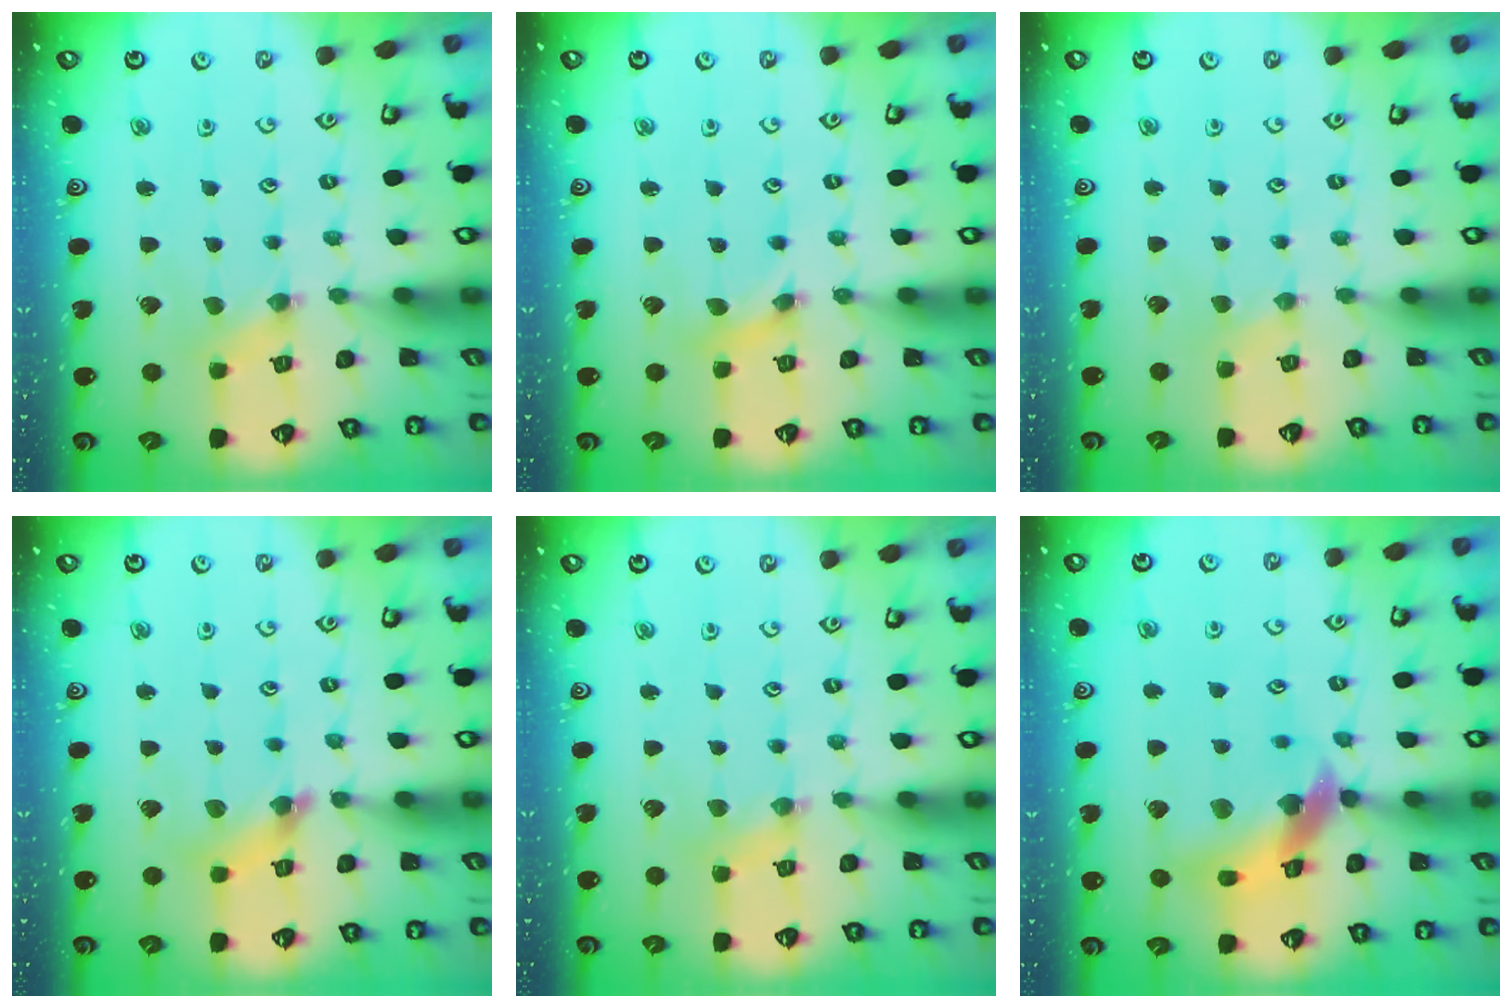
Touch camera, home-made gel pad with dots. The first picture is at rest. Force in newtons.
{"total": 2.5, "press": 2.4, "slide": 0.3}
{"total": 1.0, "press": 1.0, "slide": 0.2}
{"total": 6.2, "press": 6.2, "slide": 0.7}
{"total": 2.7, "press": 2.7, "slide": 0.3}
{"total": 12.8, "press": 12.7, "slide": 1.8}